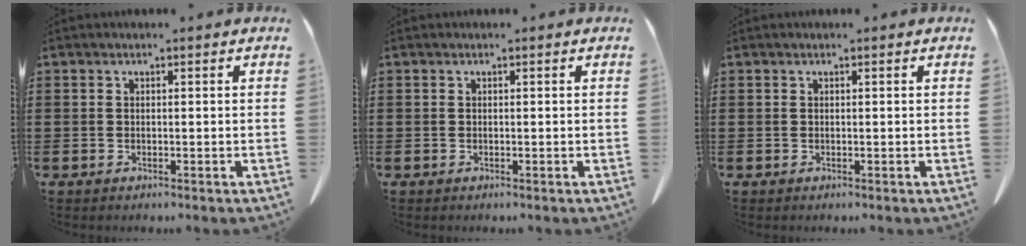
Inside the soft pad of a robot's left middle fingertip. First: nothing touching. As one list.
[{"total": 0.0}, {"total": 0.0}]